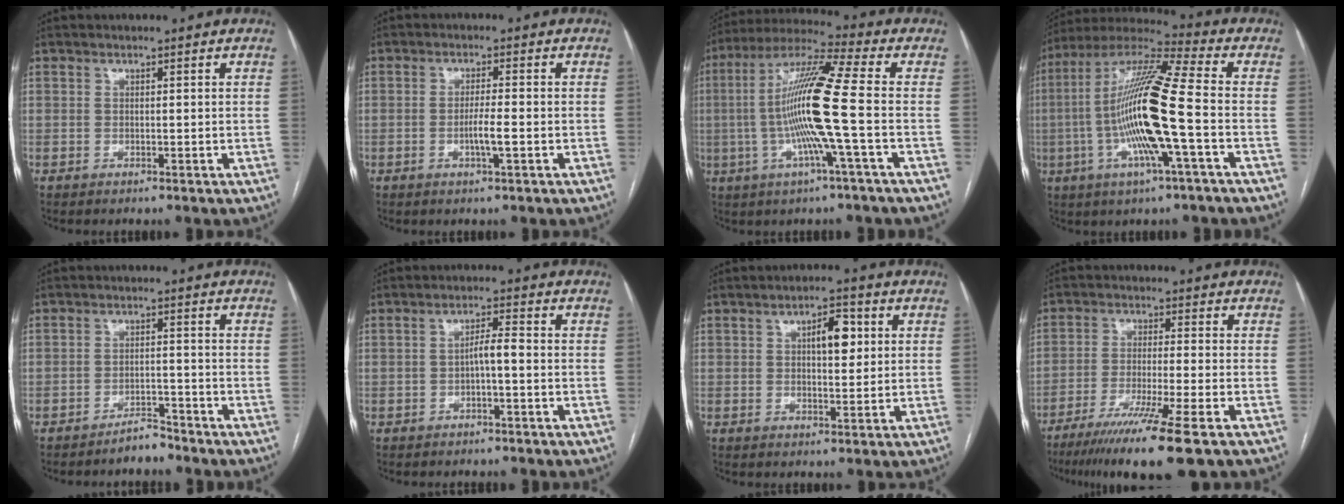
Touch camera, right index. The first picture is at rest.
{"total": 3.3, "force": [-1.1, -0.1, 3.2], "torque": [-0.061, -0.003, -0.019]}
{"total": 14.7, "force": [-1.8, -1.1, 14.6], "torque": [-0.277, 0.005, -0.046]}
{"total": 17.7, "force": [-2.9, 0.3, 17.5], "torque": [-0.341, 0.003, -0.064]}
{"total": 3.2, "force": [-3.1, 0.7, 0.6], "torque": [-0.007, -0.001, -0.052]}
{"total": 2.7, "force": [-0.7, 0.3, 2.5], "torque": [-0.041, 0.007, -0.013]}
{"total": 5.2, "force": [1.5, 2.0, 4.5], "torque": [-0.069, 0.010, 0.023]}
{"total": 13.1, "force": [-8.8, -1.1, 9.6], "torque": [-0.166, -0.041, -0.143]}